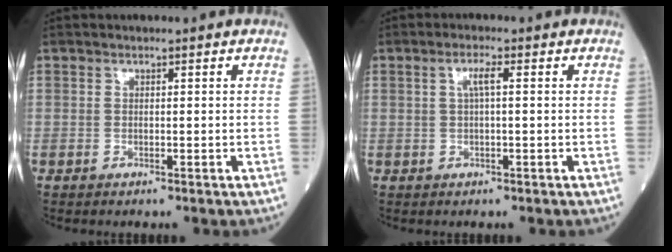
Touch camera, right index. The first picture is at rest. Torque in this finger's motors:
{"motor_torque": [0.31, 0.12, 0.21, 0.05]}